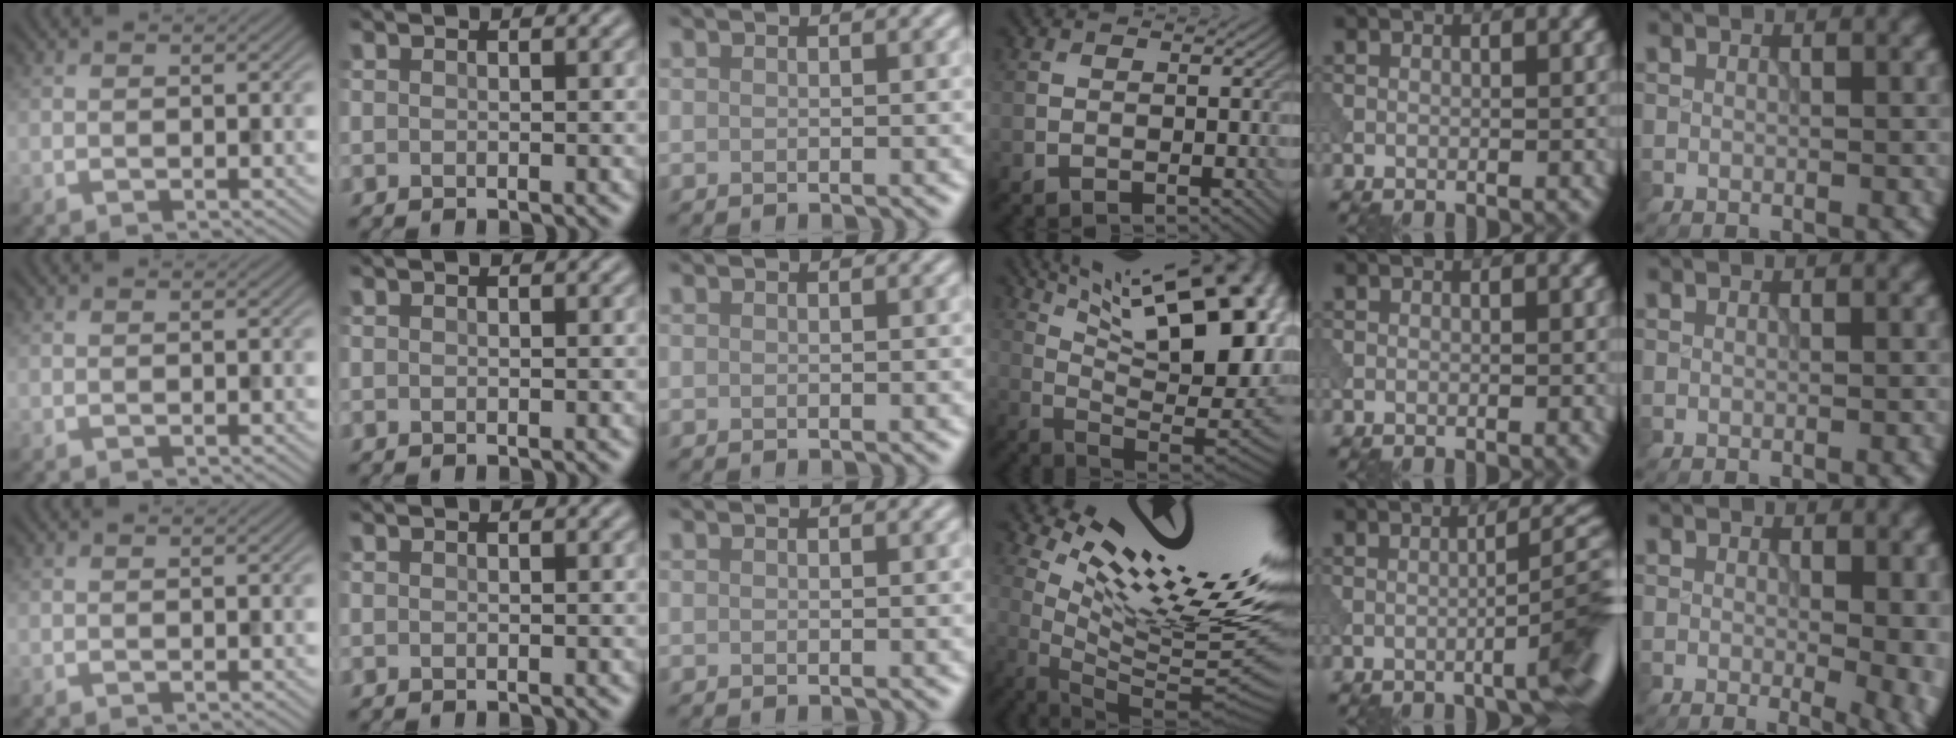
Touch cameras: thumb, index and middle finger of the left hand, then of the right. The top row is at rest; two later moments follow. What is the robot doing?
{"motion": "dispense", "object": "syringe"}